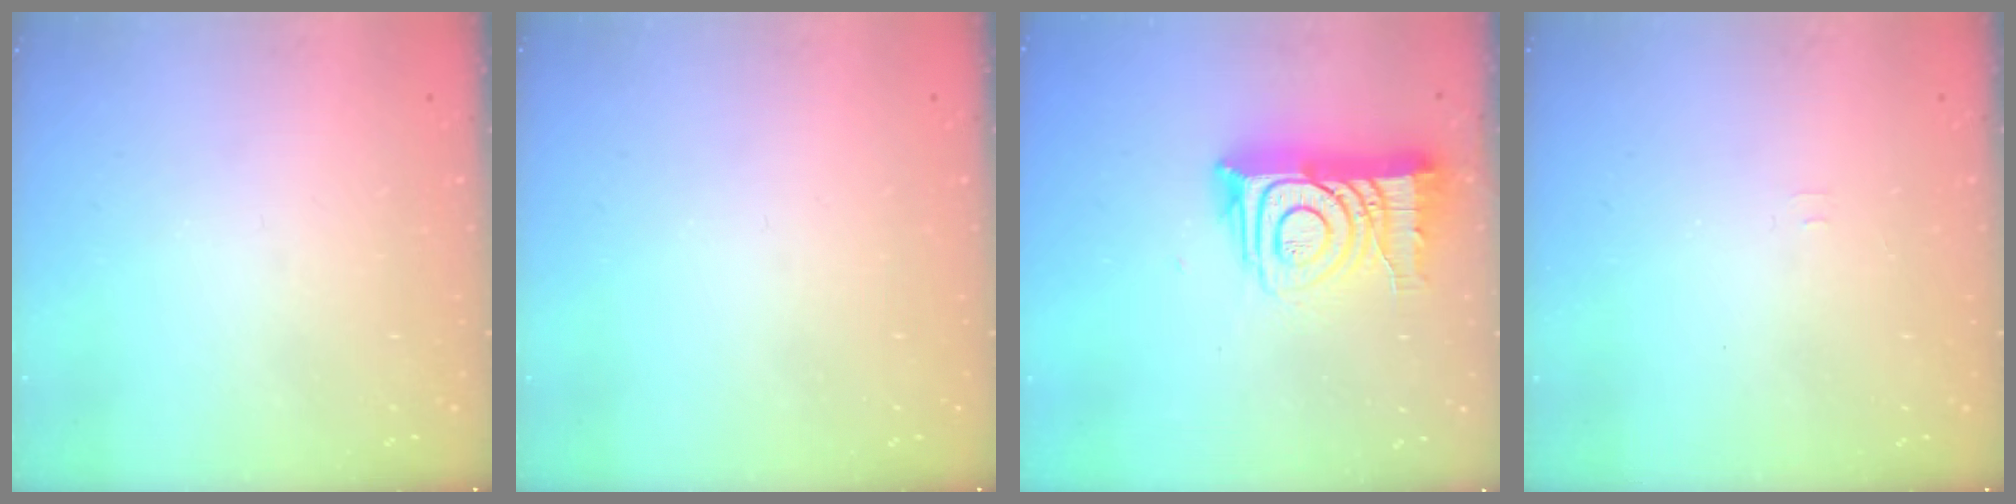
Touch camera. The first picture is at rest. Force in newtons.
{"total": 0.0}
{"total": 14.2, "press": 14.2, "slide": 1.2}
{"total": 3.4, "press": 3.3, "slide": 0.4}